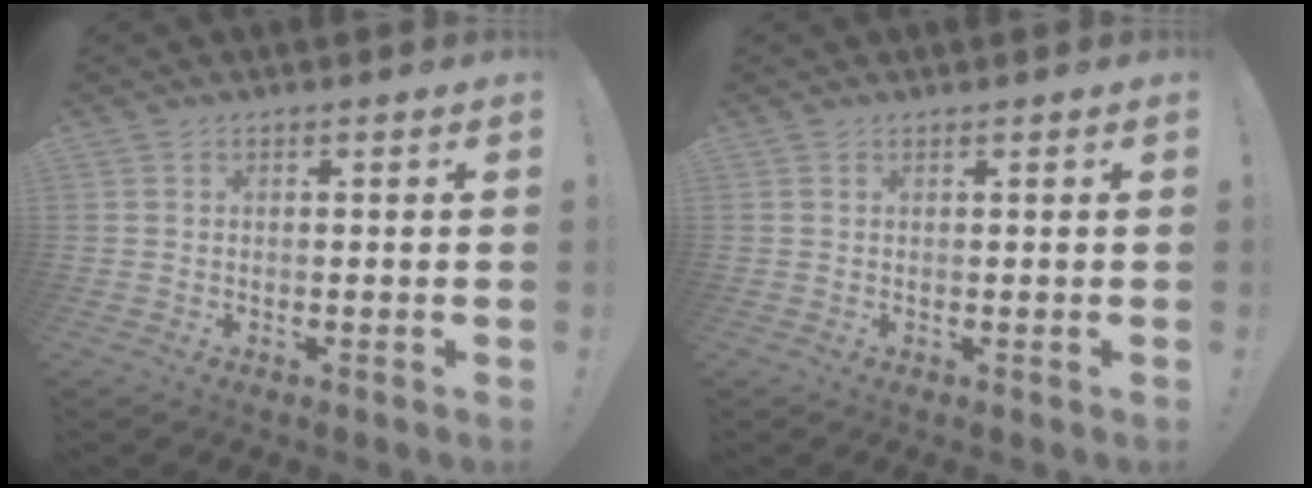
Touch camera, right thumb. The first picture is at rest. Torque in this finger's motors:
{"motor_torque": [0.04, -0.04, 0.02, 0.03, 0.00]}